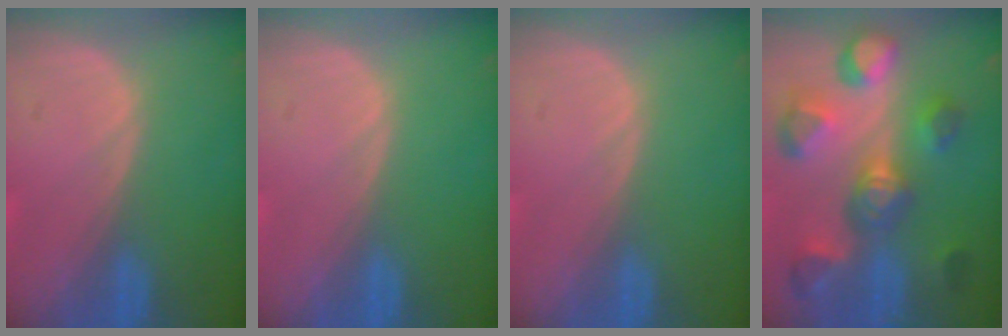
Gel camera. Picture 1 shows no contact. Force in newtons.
{"total": 0.0}
{"total": 0.0}
{"total": 10.7, "press": 10.0, "slide": 3.7}